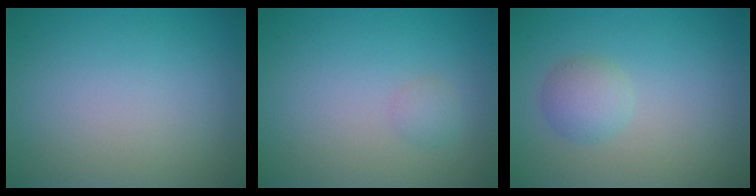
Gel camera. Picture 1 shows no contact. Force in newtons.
{"total": 1.0, "press": 1.0, "slide": 0.0}
{"total": 2.2, "press": 2.2, "slide": 0.2}